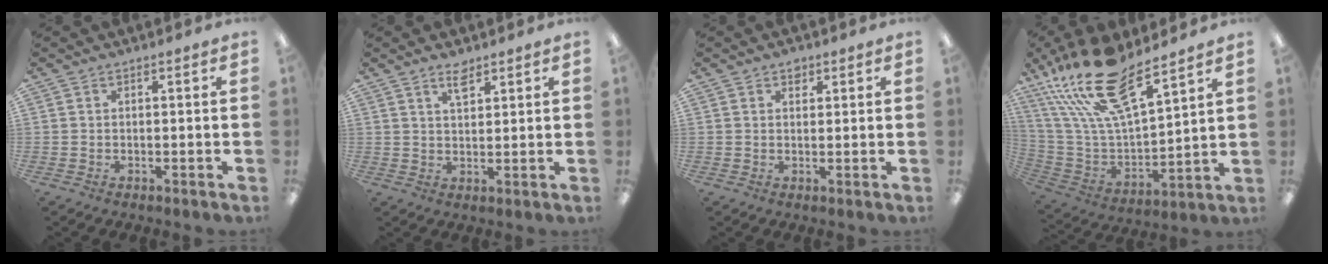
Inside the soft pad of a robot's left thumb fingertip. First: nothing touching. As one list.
[{"total": 4.1, "force": [3.1, 1.5, 2.2], "torque": [-0.033, -0.011, 0.052]}, {"total": 2.0, "force": [1.3, 1.3, 0.8], "torque": [0.000, -0.005, 0.021]}, {"total": 22.5, "force": [16.7, 7.1, 13.4], "torque": [-0.274, -0.101, 0.292]}]